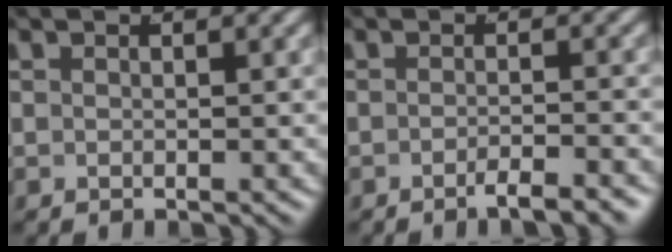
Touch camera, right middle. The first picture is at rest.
{"total": 2.4, "force": [-2.0, -0.1, 1.3], "torque": [-0.012, 0.003, -0.038]}